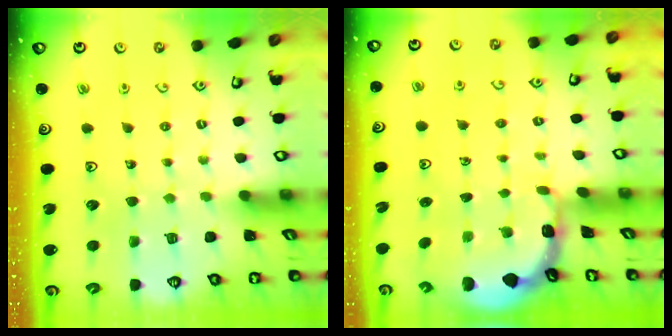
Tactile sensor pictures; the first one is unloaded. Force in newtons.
{"total": 1.5, "press": 1.5, "slide": 0.1}